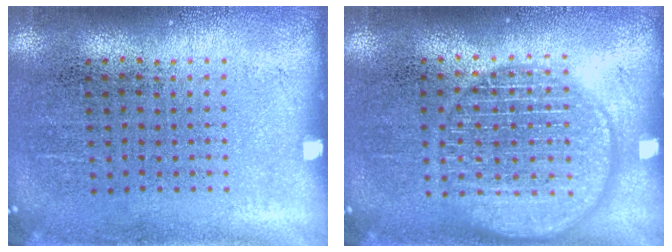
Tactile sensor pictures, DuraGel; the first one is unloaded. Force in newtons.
{"total": 2.6, "press": 2.6, "slide": 0.4}